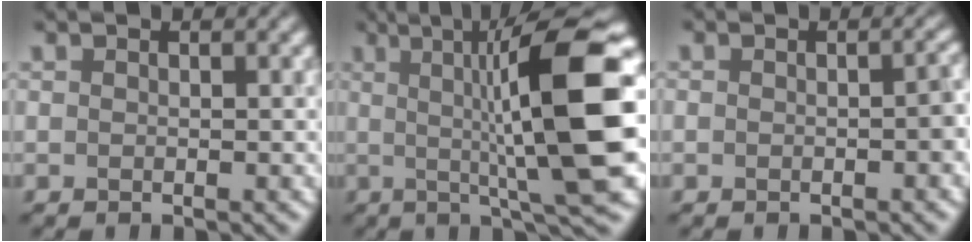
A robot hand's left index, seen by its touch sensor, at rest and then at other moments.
{"total": 13.6, "force": [1.3, 2.4, 13.3], "torque": [-0.167, 0.019, 0.019]}
{"total": 1.3, "force": [-0.4, 0.7, 1.0], "torque": [-0.014, 0.004, -0.005]}